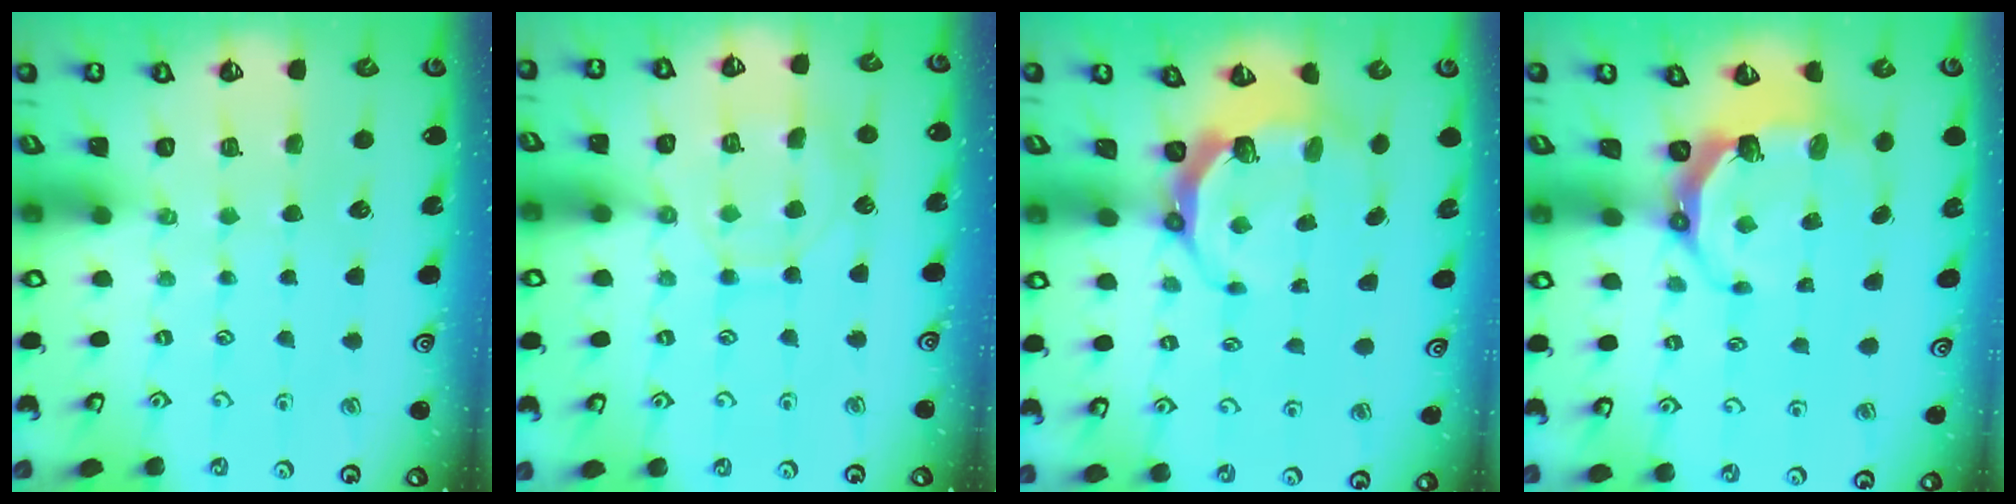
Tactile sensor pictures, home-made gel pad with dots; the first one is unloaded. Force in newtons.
{"total": 9.7, "press": 9.7, "slide": 0.7}
{"total": 7.5, "press": 6.3, "slide": 4.2}
{"total": 6.7, "press": 5.0, "slide": 4.4}